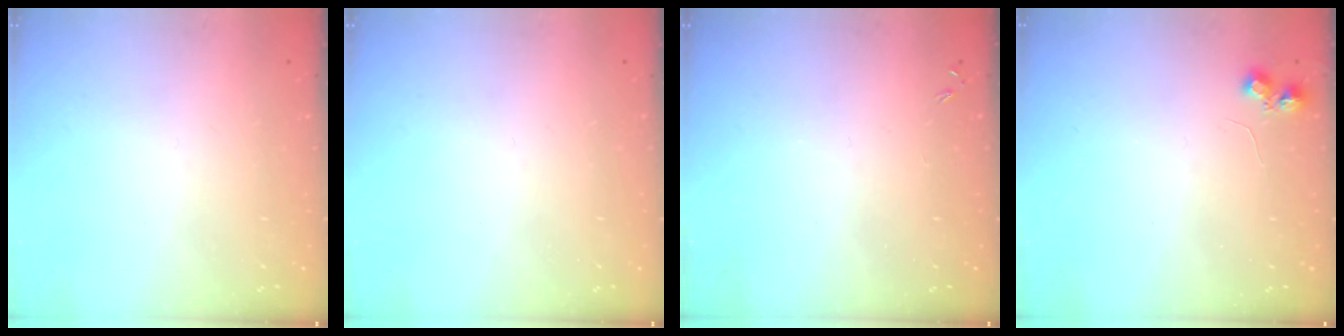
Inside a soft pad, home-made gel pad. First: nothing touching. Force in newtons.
{"total": 0.0}
{"total": 0.0}
{"total": 5.2, "press": 5.1, "slide": 0.7}